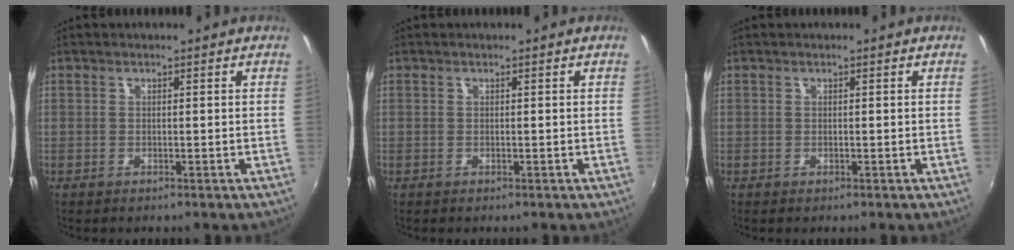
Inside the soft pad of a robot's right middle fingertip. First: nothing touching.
{"total": 0.0}
{"total": 0.0}